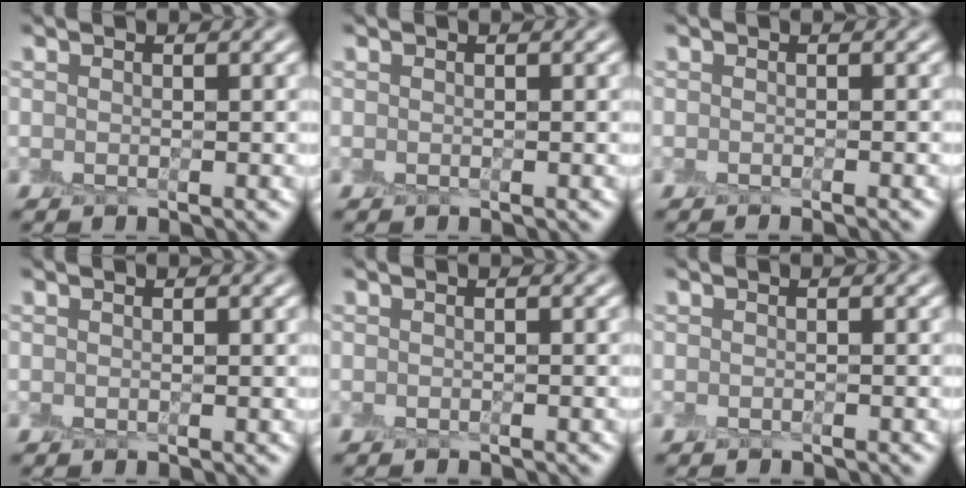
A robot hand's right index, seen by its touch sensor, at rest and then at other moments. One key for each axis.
{"total": 0.0}
{"total": 0.9, "fx": -0.8, "fy": -0.3, "fz": 0.3, "tx": 0.003, "ty": -0.007, "tz": -0.010}
{"total": 0.0}
{"total": 1.0, "fx": -1.0, "fy": -0.2, "fz": 0.0, "tx": 0.004, "ty": -0.005, "tz": -0.014}
{"total": 0.7, "fx": -0.7, "fy": -0.1, "fz": -0.1, "tx": 0.002, "ty": -0.005, "tz": -0.013}